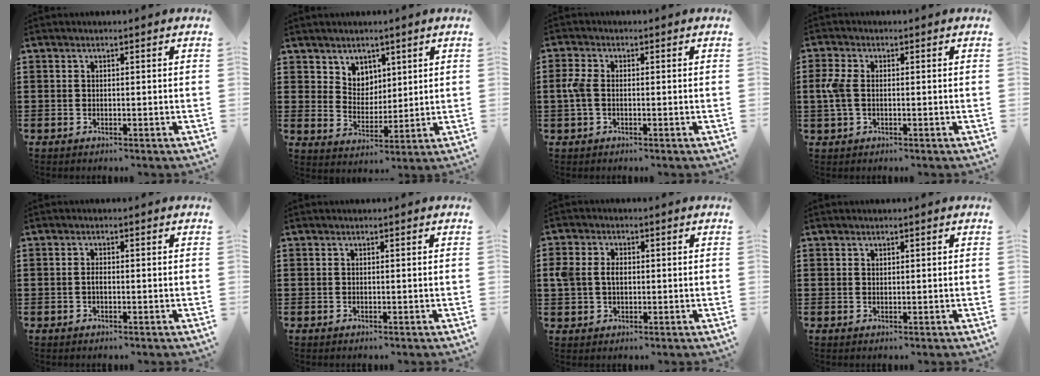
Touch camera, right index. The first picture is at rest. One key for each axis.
{"total": 4.8, "fx": 3.4, "fy": 3.5, "fz": 0.0, "tx": -0.021, "ty": 0.003, "tz": 0.064}
{"total": 3.1, "fx": -0.3, "fy": 1.8, "fz": 2.5, "tx": -0.074, "ty": -0.002, "tz": -0.012}
{"total": 3.9, "fx": -0.1, "fy": 2.3, "fz": 3.2, "tx": -0.095, "ty": -0.003, "tz": -0.012}
{"total": 1.1, "fx": -0.3, "fy": 0.4, "fz": 1.0, "tx": -0.019, "ty": -0.002, "tz": -0.005}
{"total": 0.0}
{"total": 3.5, "fx": 0.2, "fy": 2.7, "fz": 2.2, "tx": -0.063, "ty": 0.005, "tz": -0.003}
{"total": 0.6, "fx": 0.4, "fy": 0.4, "fz": 0.0, "tx": -0.002, "ty": 0.001, "tz": 0.009}